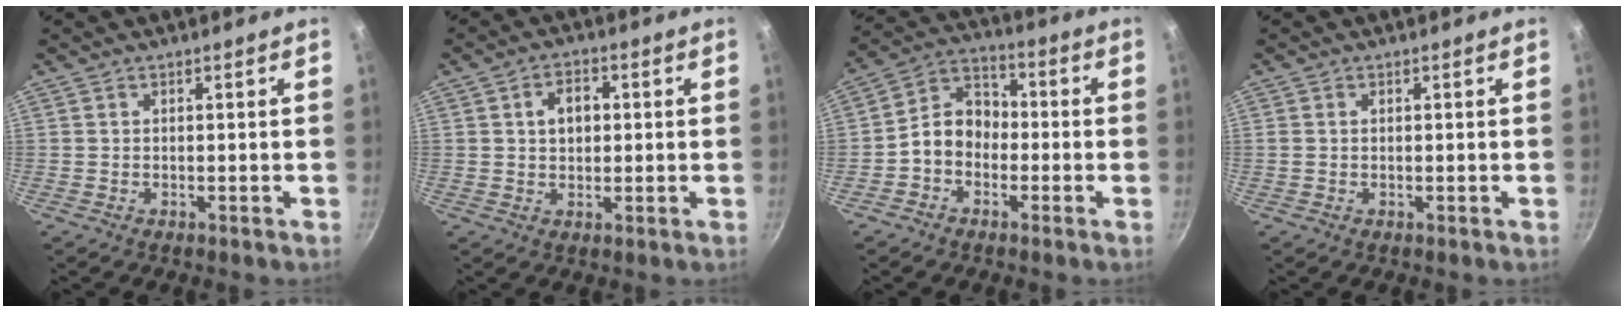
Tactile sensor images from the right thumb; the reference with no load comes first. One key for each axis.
{"total": 5.1, "fx": 1.0, "fy": 3.6, "fz": 3.5, "tx": -0.035, "ty": 0.009, "tz": 0.014}
{"total": 8.6, "fx": -2.2, "fy": 6.8, "fz": 4.8, "tx": -0.050, "ty": 0.041, "tz": -0.058}
{"total": 0.7, "fx": 0.2, "fy": 0.6, "fz": 0.4, "tx": -0.006, "ty": 0.003, "tz": 0.001}